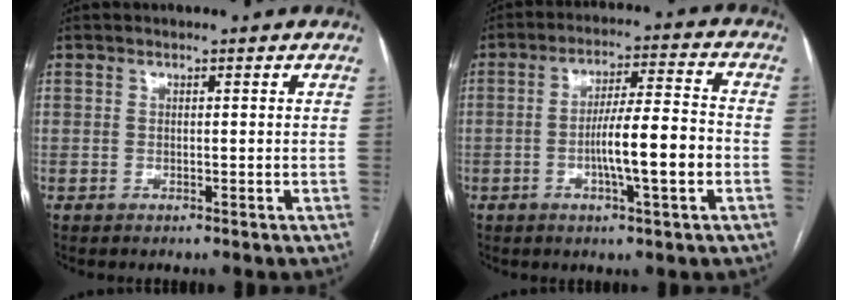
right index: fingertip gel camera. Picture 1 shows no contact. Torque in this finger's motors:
{"motor_torque": [1.72, -0.42, 0.73, 0.18]}